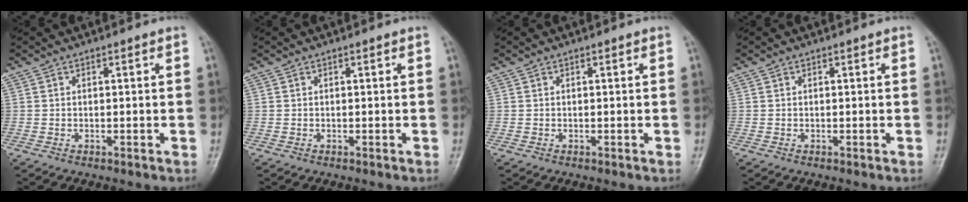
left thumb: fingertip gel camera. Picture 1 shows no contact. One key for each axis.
{"total": 0.0}
{"total": 0.0}
{"total": 0.0}